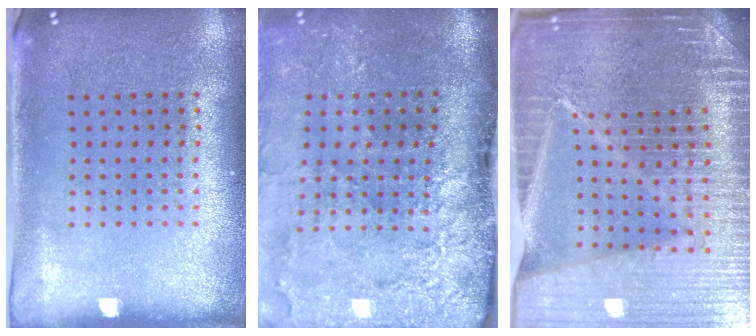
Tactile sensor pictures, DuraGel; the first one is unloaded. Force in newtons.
{"total": 4.7, "press": 3.6, "slide": 3.1}
{"total": 6.4, "press": 5.6, "slide": 3.2}